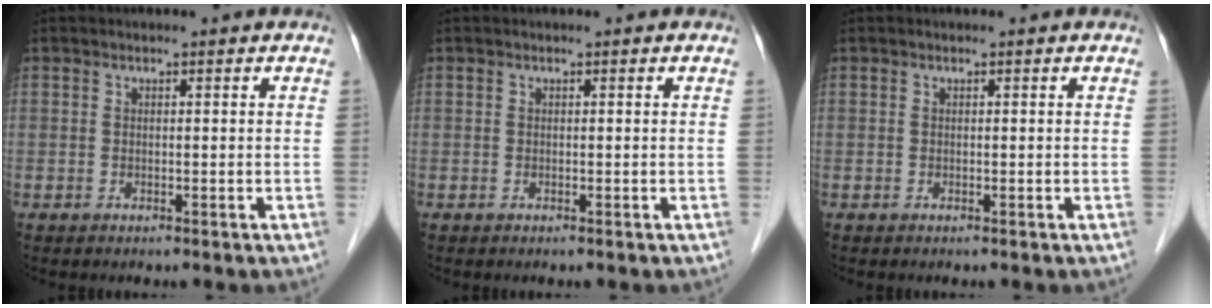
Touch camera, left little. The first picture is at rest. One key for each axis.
{"total": 0.0}
{"total": 0.0}